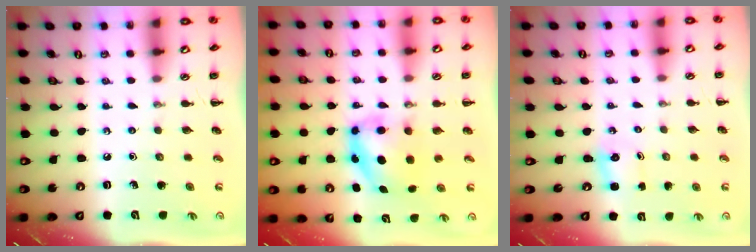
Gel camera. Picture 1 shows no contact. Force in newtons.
{"total": 6.2, "press": 6.1, "slide": 1.0}
{"total": 1.8, "press": 1.7, "slide": 0.6}